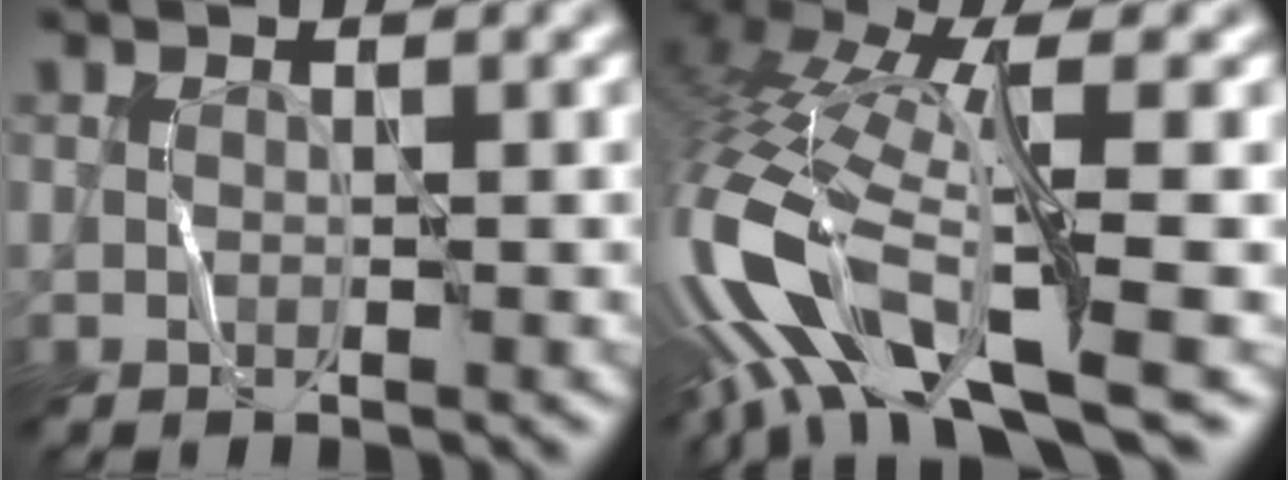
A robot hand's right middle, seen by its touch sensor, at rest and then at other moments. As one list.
[{"total": 13.0, "force": [-3.9, 4.6, 11.5], "torque": [-0.268, 0.009, -0.057]}]